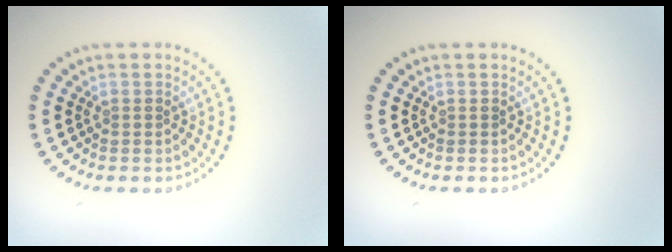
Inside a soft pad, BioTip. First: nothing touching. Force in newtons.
{"total": 0.0}